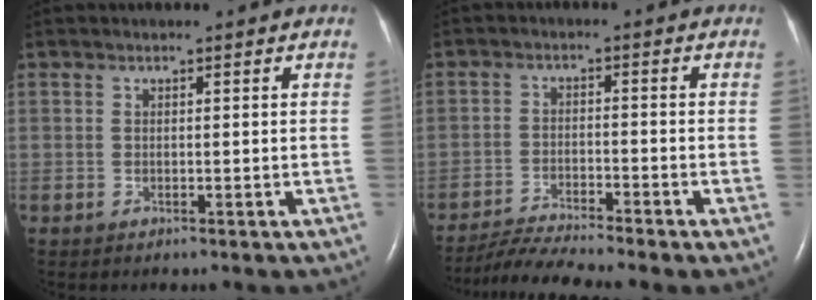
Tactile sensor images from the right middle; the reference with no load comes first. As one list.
[{"total": 6.8, "force": [-6.2, -1.7, 2.3], "torque": [-0.043, -0.022, -0.111]}]